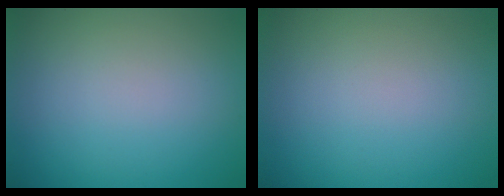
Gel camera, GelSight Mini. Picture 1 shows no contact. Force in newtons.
{"total": 0.0}